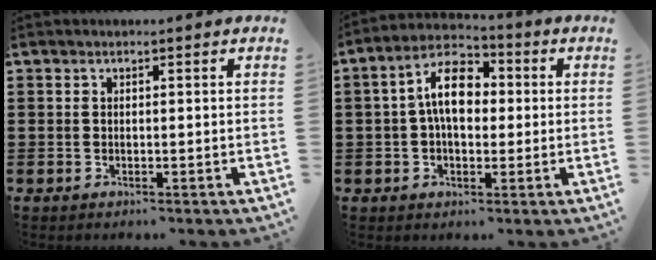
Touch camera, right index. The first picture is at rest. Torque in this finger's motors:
{"motor_torque": [2.13, 0.00, 1.05, 0.20]}